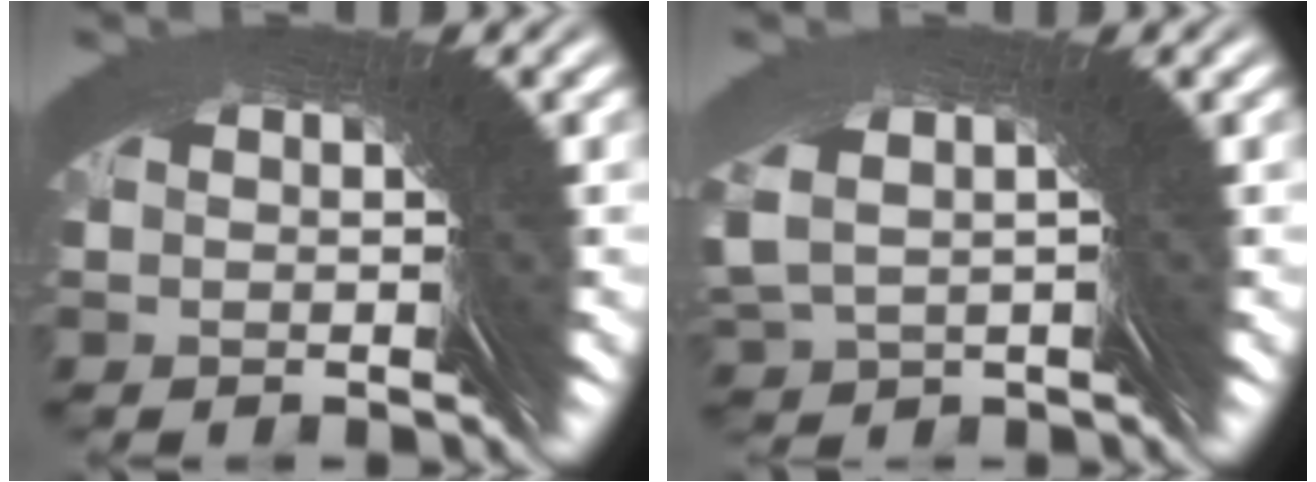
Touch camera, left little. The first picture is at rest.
{"total": 2.7, "force": [2.4, -0.3, 1.1], "torque": [-0.028, 0.020, 0.034]}